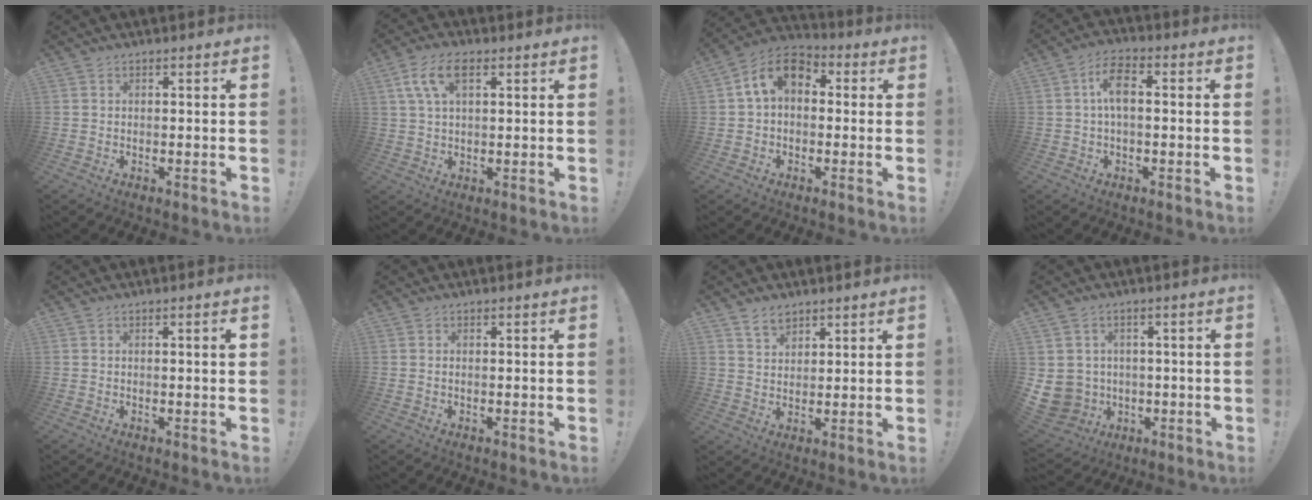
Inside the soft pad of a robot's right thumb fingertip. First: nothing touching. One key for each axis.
{"total": 8.3, "fx": 3.1, "fy": 4.2, "fz": 6.5, "tx": -0.129, "ty": 0.012, "tz": 0.059}
{"total": 10.8, "fx": 2.2, "fy": 7.3, "fz": 7.7, "tx": -0.141, "ty": 0.018, "tz": 0.046}
{"total": 7.3, "fx": 0.4, "fy": 3.3, "fz": 6.5, "tx": -0.121, "ty": 0.010, "tz": 0.009}
{"total": 1.5, "fx": 0.4, "fy": 0.0, "fz": 1.4, "tx": -0.026, "ty": 0.000, "tz": 0.005}
{"total": 0.0}
{"total": 4.8, "fx": 3.8, "fy": 2.6, "fz": 1.5, "tx": -0.020, "ty": -0.019, "tz": 0.069}
{"total": 7.5, "fx": -0.1, "fy": 7.2, "fz": 2.0, "tx": -0.067, "ty": -0.004, "tz": 0.006}